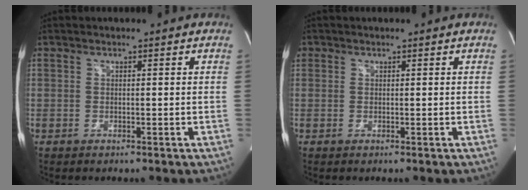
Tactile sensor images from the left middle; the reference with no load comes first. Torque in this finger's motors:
{"motor_torque": [0.36, -0.26, 0.19, 0.04]}